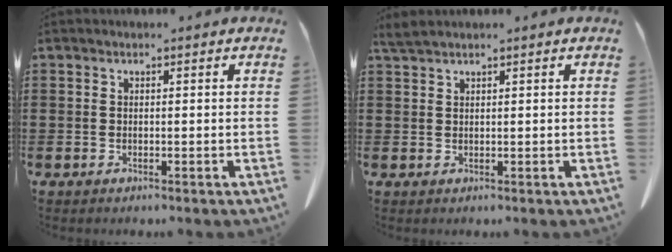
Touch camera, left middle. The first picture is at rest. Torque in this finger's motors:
{"motor_torque": [0.24, -0.07, 0.01, 0.02]}